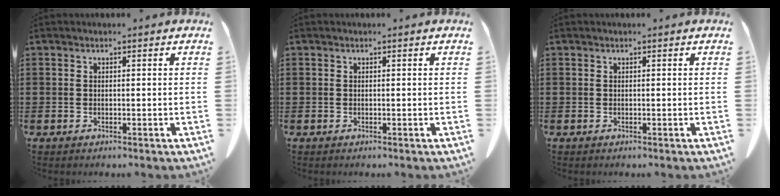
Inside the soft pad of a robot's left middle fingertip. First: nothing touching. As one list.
[{"total": 0.0}, {"total": 0.0}]